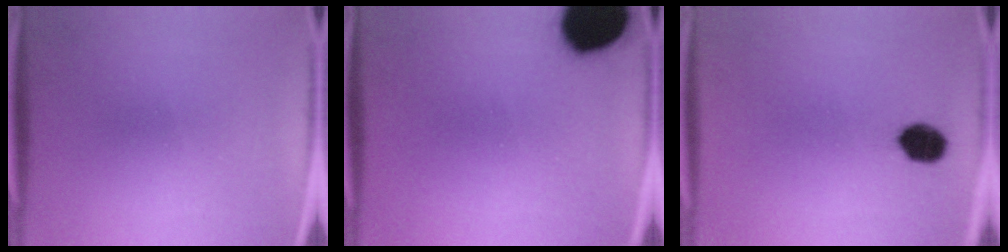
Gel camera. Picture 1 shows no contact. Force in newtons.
{"total": 18.6}
{"total": 5.6}